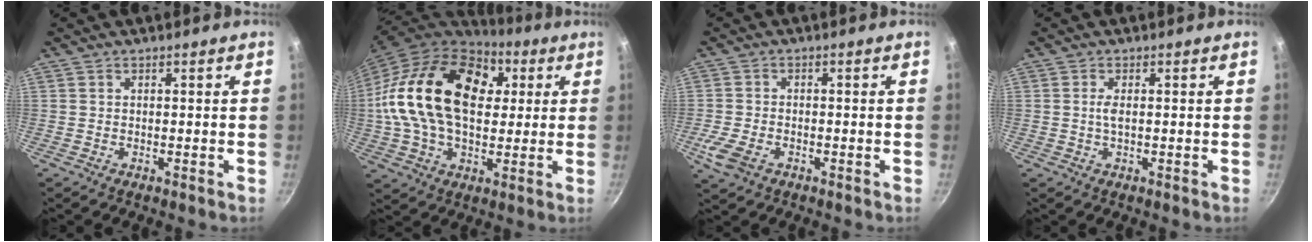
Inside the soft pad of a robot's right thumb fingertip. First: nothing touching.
{"total": 27.5, "force": [4.9, 18.0, 20.2], "torque": [-0.355, 0.025, 0.073]}
{"total": 5.3, "force": [-2.3, 3.2, 3.5], "torque": [-0.085, 0.003, -0.047]}
{"total": 1.7, "force": [0.1, 0.6, 1.5], "torque": [-0.035, 0.001, 0.001]}